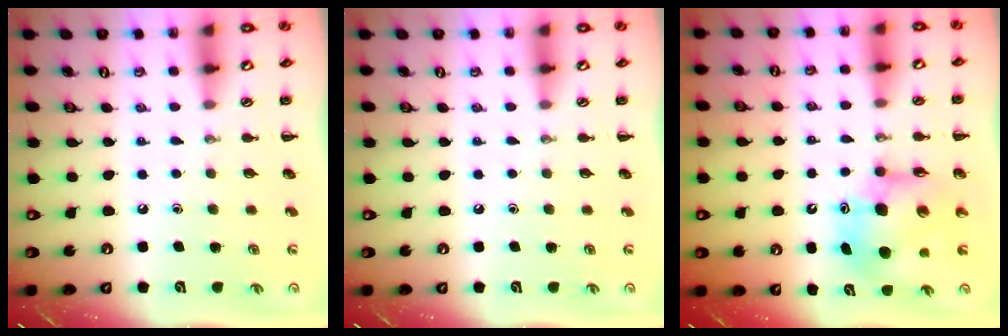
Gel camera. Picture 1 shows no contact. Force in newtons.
{"total": 0.0}
{"total": 10.4, "press": 9.9, "slide": 3.0}